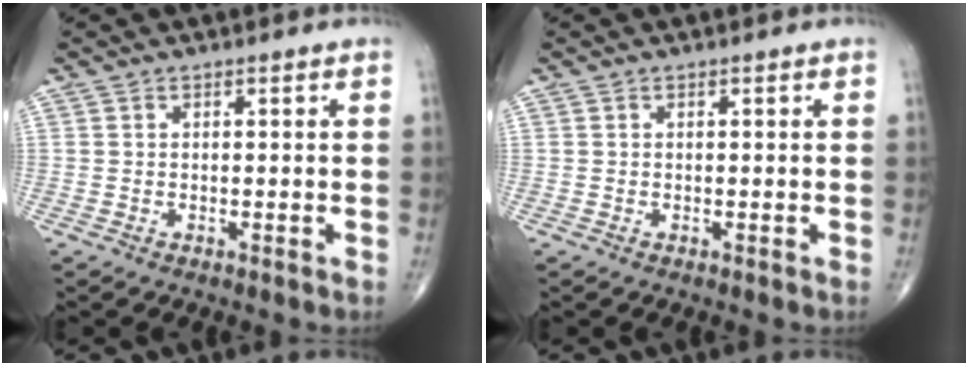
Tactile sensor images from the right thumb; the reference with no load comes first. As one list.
[{"total": 0.0}]